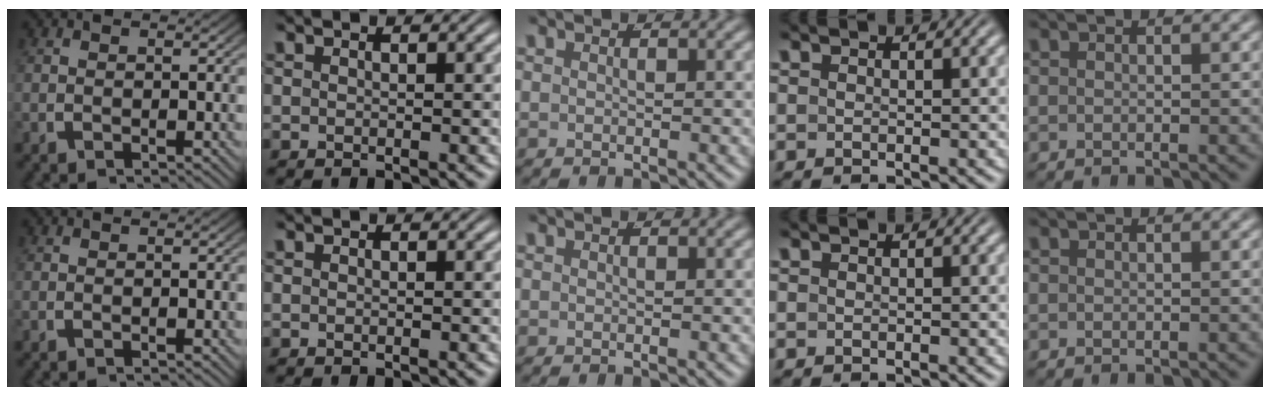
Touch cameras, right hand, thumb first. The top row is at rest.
{}